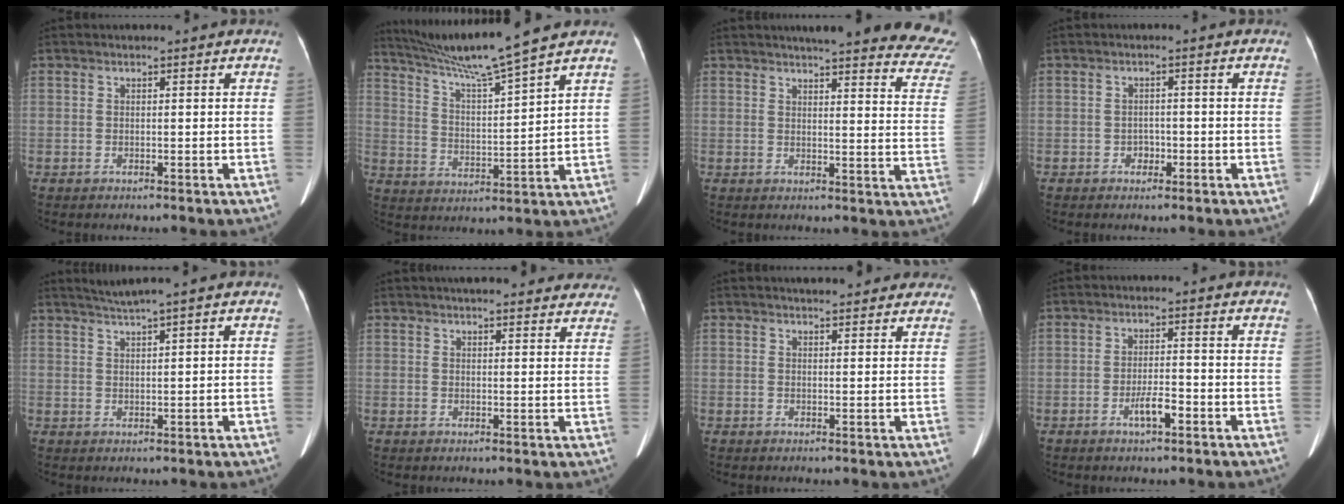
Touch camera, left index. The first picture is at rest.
{"total": 12.1, "force": [10.4, -2.4, 5.7], "torque": [-0.105, -0.004, 0.185]}
{"total": 21.8, "force": [19.7, 3.0, 8.8], "torque": [-0.090, -0.064, 0.203]}
{"total": 1.6, "force": [-1.0, 1.1, 0.5], "torque": [-0.006, 0.003, -0.014]}
{"total": 2.7, "force": [2.2, -1.1, 1.2], "torque": [-0.027, 0.004, 0.049]}
{"total": 18.0, "force": [16.1, 4.0, 6.9], "torque": [-0.073, 0.021, 0.183]}
{"total": 8.9, "force": [7.9, 2.3, 3.4], "torque": [-0.029, 0.015, 0.083]}
{"total": 3.5, "force": [-2.0, 0.8, 2.8], "torque": [-0.055, -0.002, -0.034]}